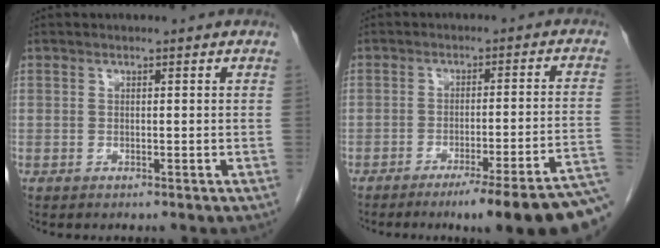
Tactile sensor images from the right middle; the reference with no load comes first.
{"total": 17.3, "force": [-13.7, -0.6, 10.5], "torque": [-0.057, -0.003, -0.179]}